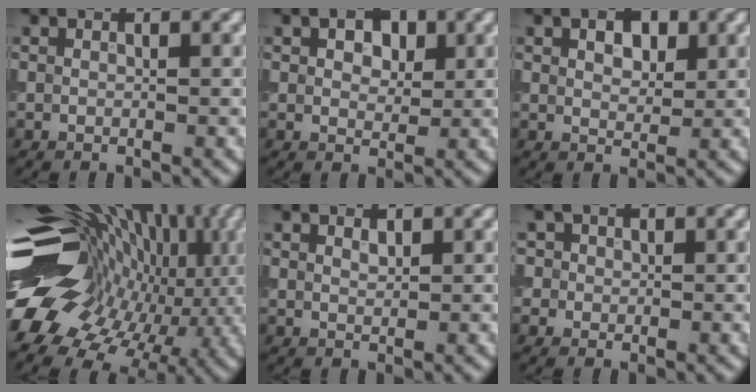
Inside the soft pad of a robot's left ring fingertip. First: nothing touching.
{"total": 3.7, "force": [1.6, 2.2, 2.5], "torque": [-0.033, 0.008, 0.016]}
{"total": 3.0, "force": [1.3, 1.8, 2.0], "torque": [-0.033, 0.002, 0.021]}
{"total": 19.9, "force": [-0.7, 14.6, 13.6], "torque": [-0.231, 0.014, -0.006]}
{"total": 0.9, "force": [0.6, 0.4, 0.5], "torque": [-0.011, 0.000, 0.011]}
{"total": 2.9, "force": [1.2, 2.5, 0.9], "torque": [-0.002, 0.008, 0.007]}